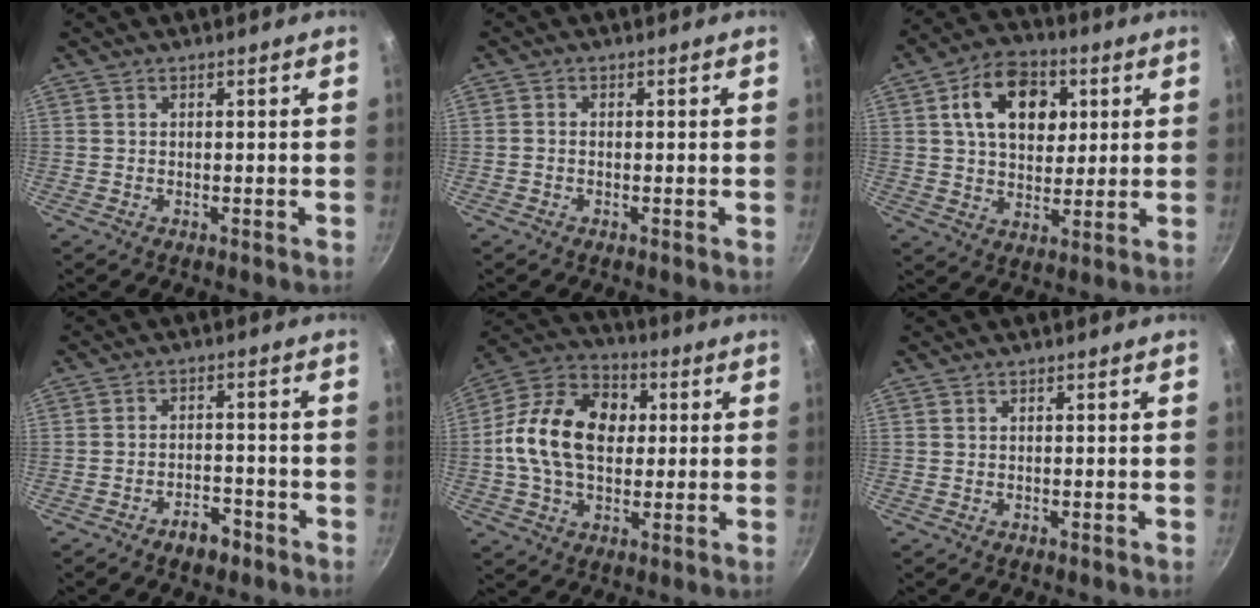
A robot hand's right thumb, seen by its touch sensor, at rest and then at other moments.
{"total": 0.7, "force": [-0.3, 0.4, 0.5], "torque": [-0.009, 0.004, -0.007]}
{"total": 14.3, "force": [4.3, 9.8, 9.6], "torque": [-0.118, 0.000, 0.064]}
{"total": 4.7, "force": [-3.3, 2.4, 2.4], "torque": [-0.024, 0.029, -0.047]}
{"total": 18.1, "force": [1.4, 12.6, 12.9], "torque": [-0.200, 0.025, 0.004]}
{"total": 0.0}